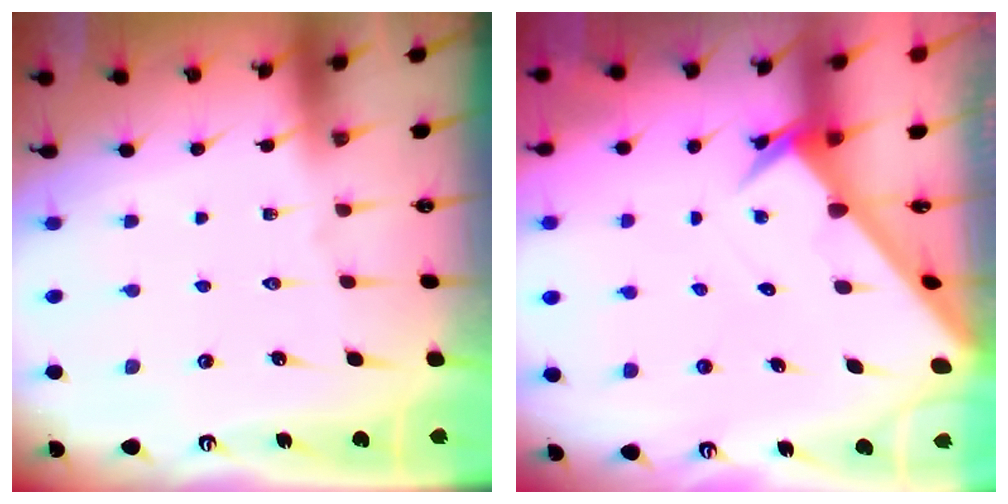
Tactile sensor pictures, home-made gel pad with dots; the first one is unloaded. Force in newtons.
{"total": 2.7, "press": 2.7, "slide": 0.2}